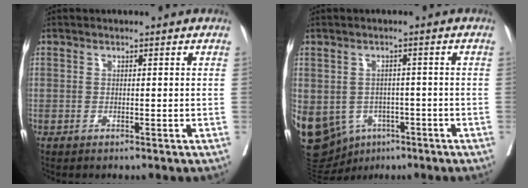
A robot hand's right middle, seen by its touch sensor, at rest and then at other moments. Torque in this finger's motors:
{"motor_torque": [0.44, -0.27, 1.05, 0.21]}